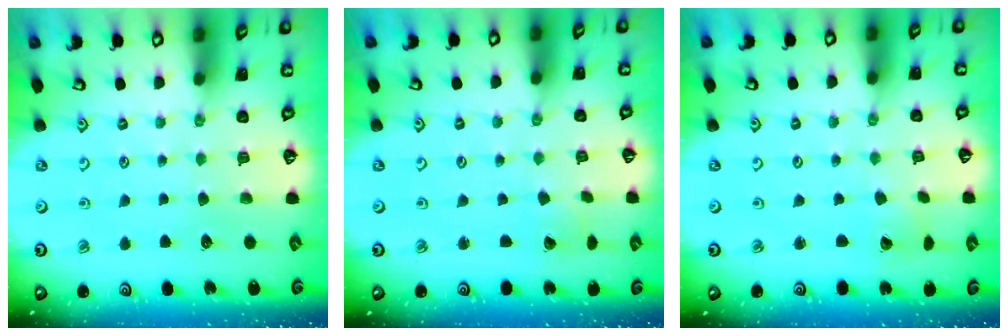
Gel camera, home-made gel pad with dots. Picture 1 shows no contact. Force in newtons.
{"total": 2.1, "press": 2.1, "slide": 0.3}
{"total": 1.9, "press": 1.9, "slide": 0.2}